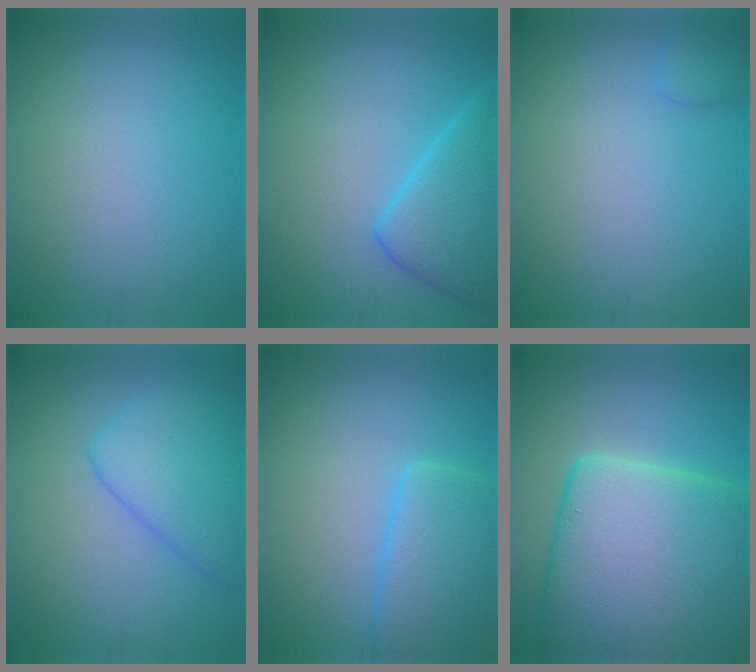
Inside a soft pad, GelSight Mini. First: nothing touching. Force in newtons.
{"total": 5.4, "press": 5.4, "slide": 0.3}
{"total": 1.3, "press": 1.3, "slide": 0.1}
{"total": 5.4, "press": 5.4, "slide": 0.3}
{"total": 5.1, "press": 5.1, "slide": 0.2}
{"total": 15.9, "press": 15.9, "slide": 0.8}